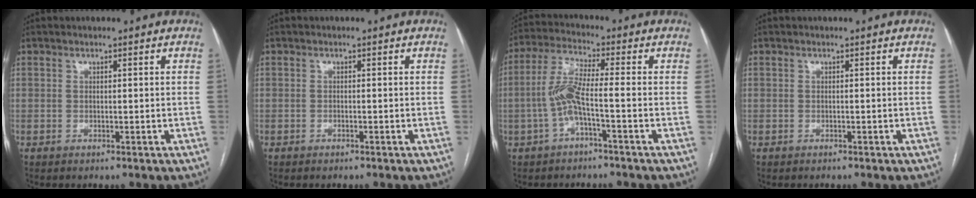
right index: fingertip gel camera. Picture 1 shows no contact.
{"total": 0.0}
{"total": 6.7, "force": [-1.7, 0.5, 6.4], "torque": [-0.142, 0.016, -0.038]}
{"total": 0.0}